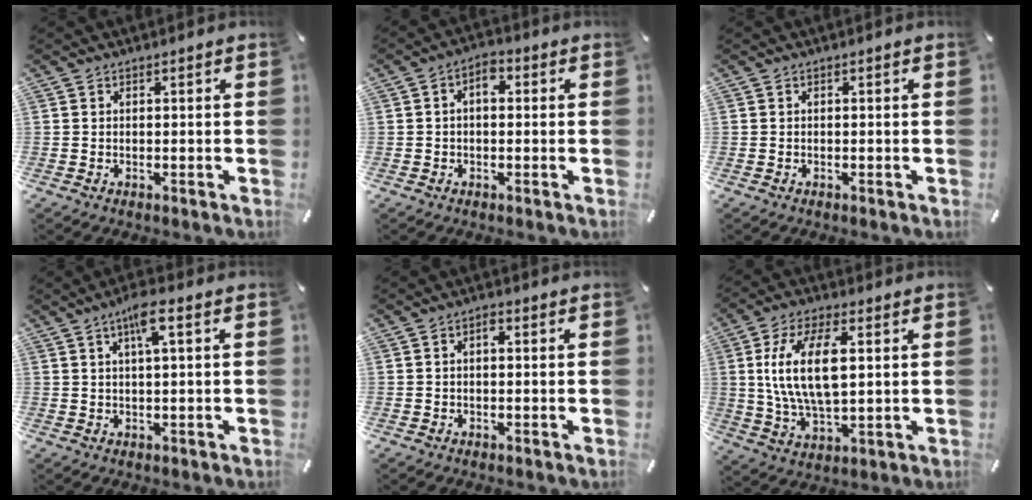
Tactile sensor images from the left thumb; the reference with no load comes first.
{"total": 3.9, "force": [0.0, 2.4, 3.1], "torque": [-0.046, 0.007, -0.006]}
{"total": 0.0}
{"total": 6.0, "force": [2.4, 1.1, 5.4], "torque": [-0.102, 0.003, 0.036]}
{"total": 1.8, "force": [0.1, 0.9, 1.5], "torque": [-0.031, 0.007, 0.000]}
{"total": 14.0, "force": [2.9, 6.4, 12.0], "torque": [-0.261, -0.006, 0.045]}